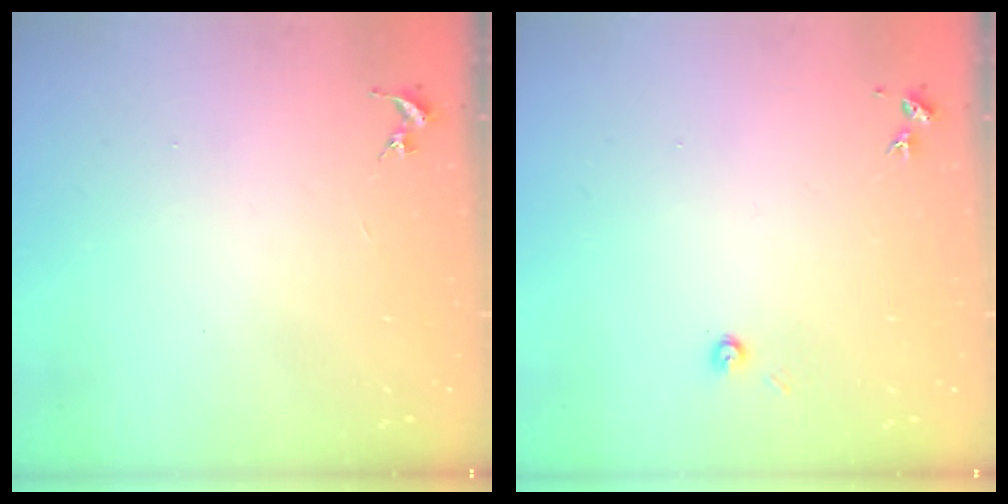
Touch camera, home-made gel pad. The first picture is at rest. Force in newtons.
{"total": 3.9, "press": 3.9, "slide": 0.5}